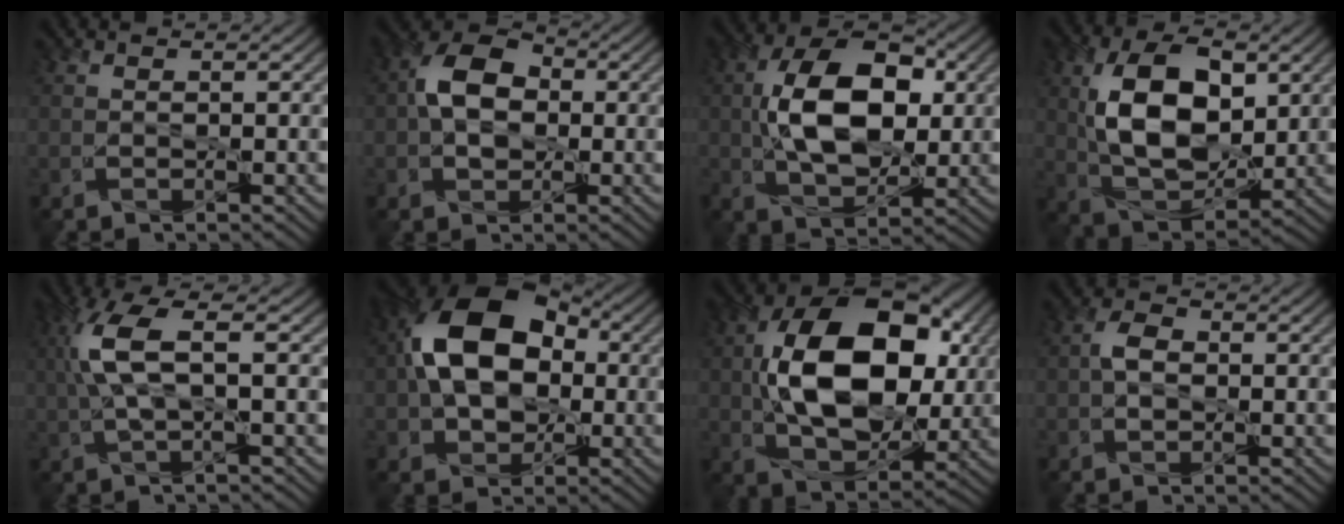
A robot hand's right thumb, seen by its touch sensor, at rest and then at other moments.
{"total": 7.4, "force": [0.2, 5.3, 5.1], "torque": [-0.098, 0.011, -0.004]}
{"total": 12.2, "force": [1.1, 7.3, 9.8], "torque": [-0.184, 0.011, 0.014]}
{"total": 12.6, "force": [2.5, 7.9, 9.6], "torque": [-0.190, 0.003, 0.049]}
{"total": 7.3, "force": [1.1, 2.2, 6.8], "torque": [-0.169, 0.017, 0.017]}
{"total": 15.1, "force": [1.4, 10.4, 10.9], "torque": [-0.197, 0.020, 0.011]}
{"total": 16.6, "force": [2.1, 10.5, 12.6], "torque": [-0.239, 0.017, 0.035]}
{"total": 3.1, "force": [-0.2, 2.2, 2.2], "torque": [-0.044, 0.001, -0.008]}